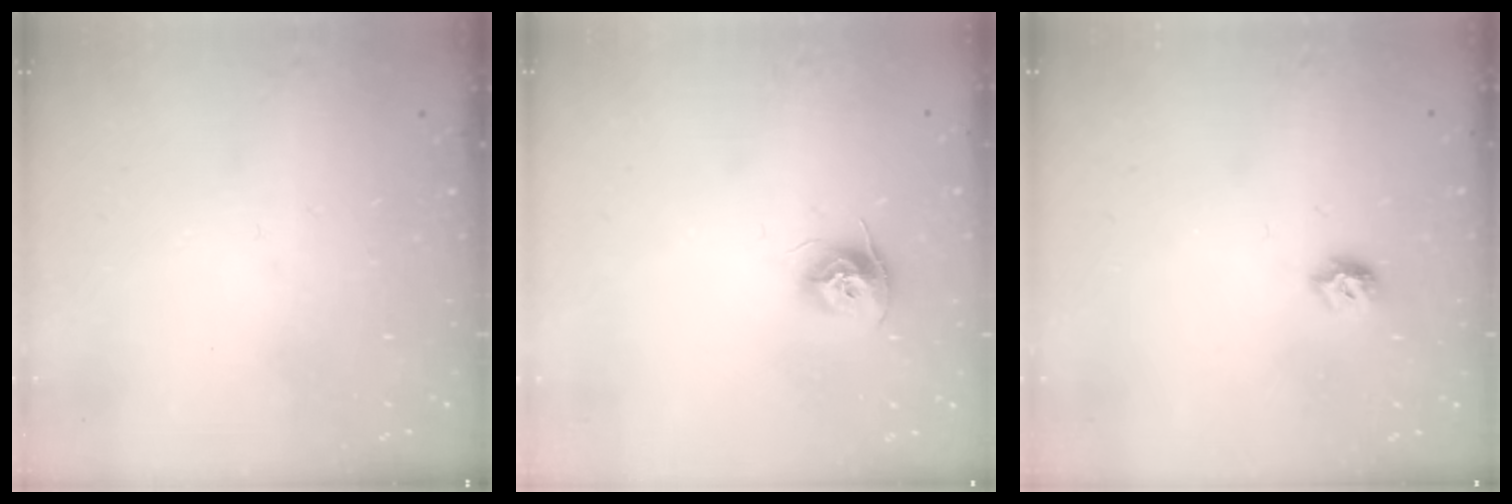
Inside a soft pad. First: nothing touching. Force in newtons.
{"total": 9.7, "press": 9.7, "slide": 0.5}
{"total": 6.7, "press": 6.6, "slide": 0.9}